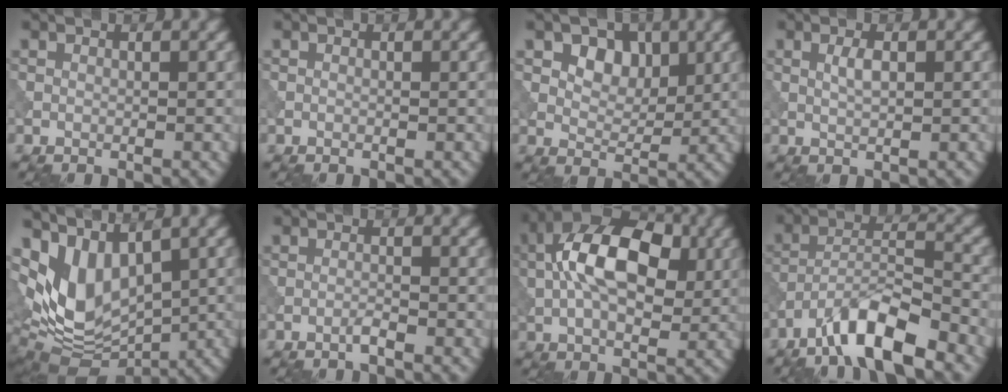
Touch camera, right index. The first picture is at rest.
{"total": 0.0}
{"total": 3.9, "force": [1.5, 2.8, 2.2], "torque": [-0.037, -0.015, 0.025]}
{"total": 1.4, "force": [0.2, 0.5, 1.3], "torque": [-0.032, -0.002, 0.005]}
{"total": 8.3, "force": [1.4, 5.1, 6.4], "torque": [-0.126, -0.023, 0.034]}
{"total": 1.0, "force": [-0.8, 0.0, 0.6], "torque": [-0.014, 0.001, -0.020]}
{"total": 10.8, "force": [1.3, 6.2, 8.7], "torque": [-0.160, 0.012, 0.008]}
{"total": 7.8, "force": [-5.4, 1.9, 5.2], "torque": [-0.090, 0.009, -0.102]}